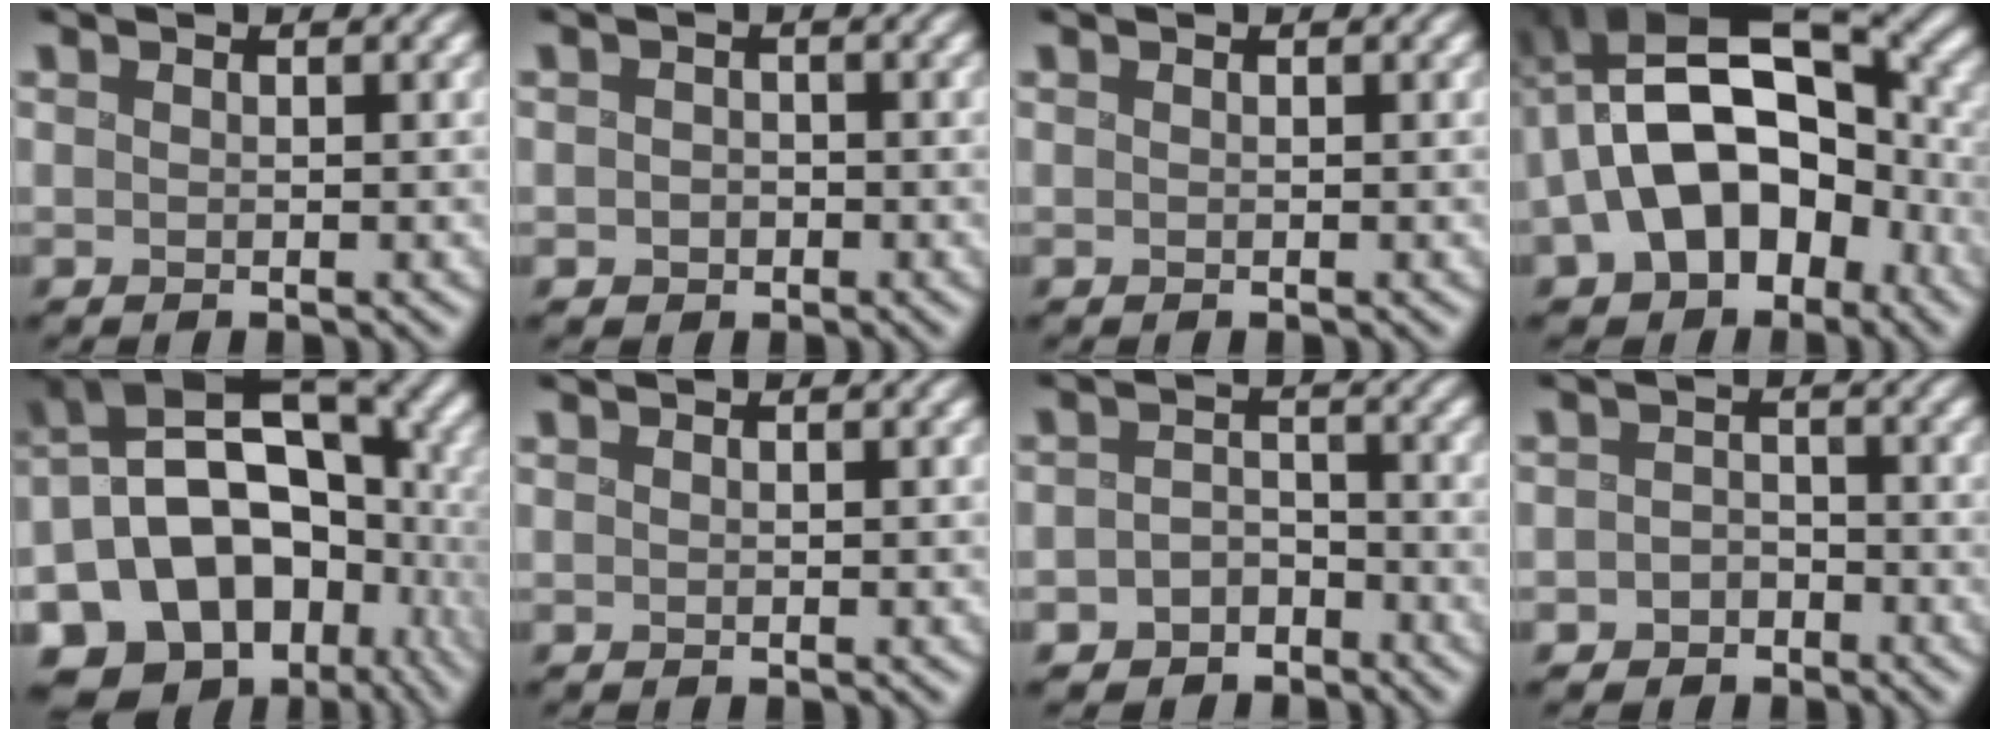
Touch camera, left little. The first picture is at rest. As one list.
[{"total": 1.3, "force": [-0.8, 1.0, 0.1], "torque": [0.002, -0.003, -0.014]}, {"total": 0.0}, {"total": 15.4, "force": [-2.7, 10.0, 11.5], "torque": [-0.180, 0.006, -0.039]}, {"total": 18.2, "force": [-5.5, 12.3, 12.2], "torque": [-0.200, 0.006, -0.071]}, {"total": 0.0}, {"total": 3.1, "force": [-2.5, 1.7, 0.5], "torque": [0.003, 0.000, -0.051]}, {"total": 2.2, "force": [-1.7, 1.3, 0.4], "torque": [0.007, -0.003, -0.035]}]